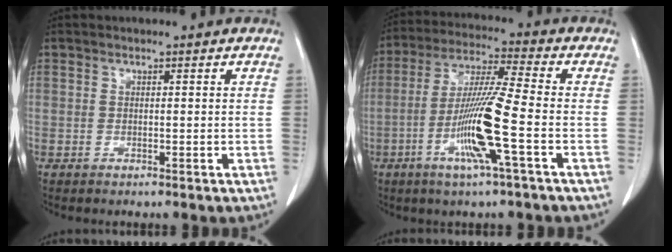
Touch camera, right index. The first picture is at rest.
{"total": 12.0, "force": [-3.9, -0.6, 11.3], "torque": [-0.225, -0.008, -0.080]}